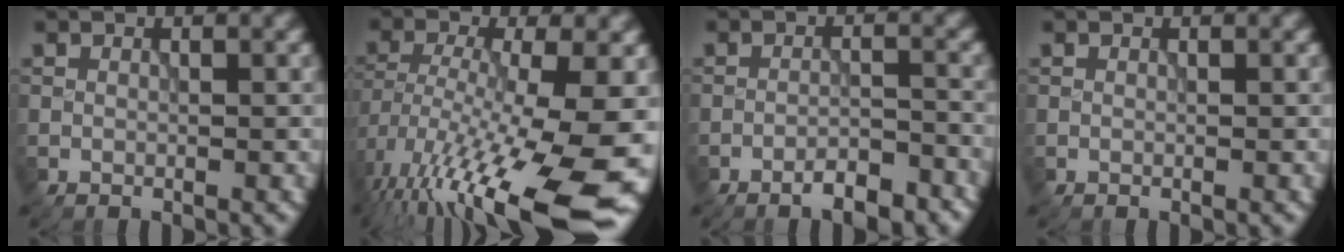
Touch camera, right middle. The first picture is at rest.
{"total": 16.4, "force": [-7.4, 4.7, 13.9], "torque": [-0.262, -0.020, -0.110]}
{"total": 3.6, "force": [-2.7, 0.9, 2.2], "torque": [-0.034, 0.005, -0.043]}
{"total": 0.0}